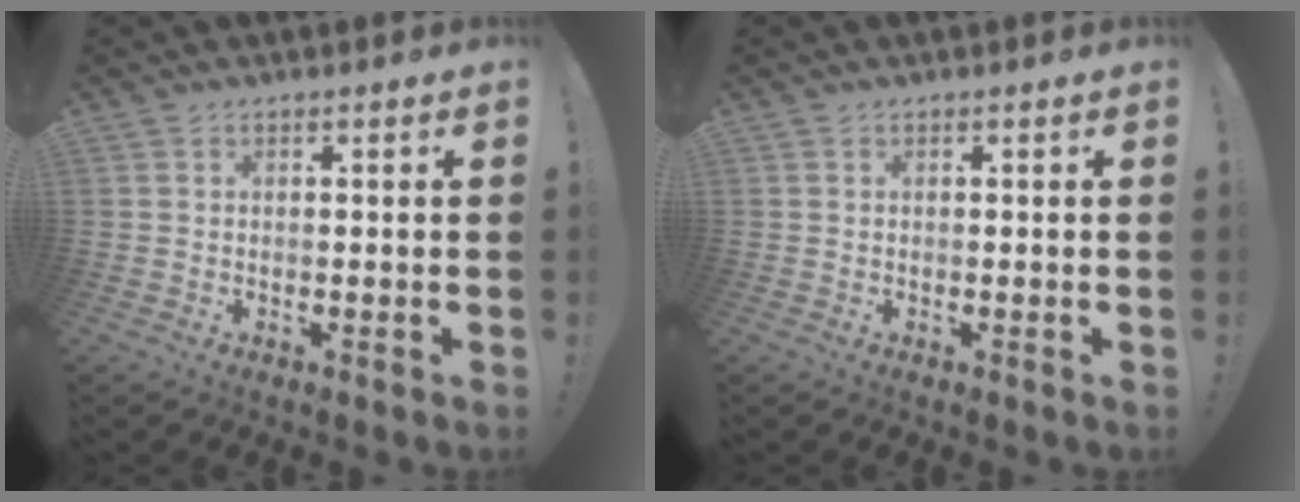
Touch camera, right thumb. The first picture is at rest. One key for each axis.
{"total": 0.0}